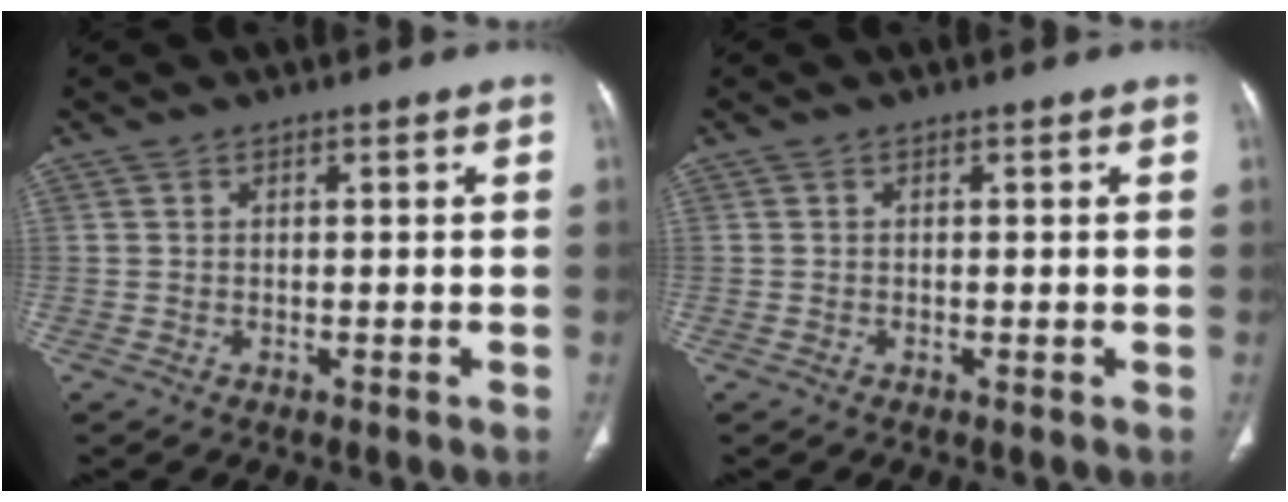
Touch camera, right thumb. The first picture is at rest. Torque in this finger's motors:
{"motor_torque": [2.12, 2.07, -0.14, -0.07, 0.09]}